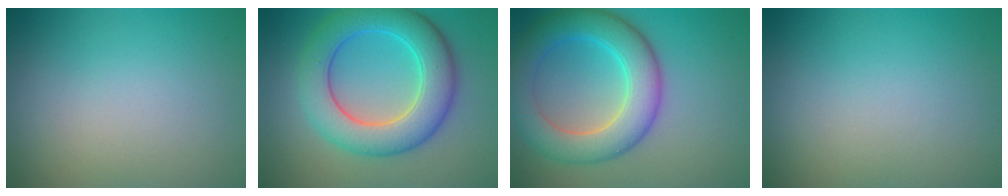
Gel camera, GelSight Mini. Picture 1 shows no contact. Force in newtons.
{"total": 7.9, "press": 7.9, "slide": 0.1}
{"total": 7.3, "press": 7.3, "slide": 0.1}
{"total": 0.0}